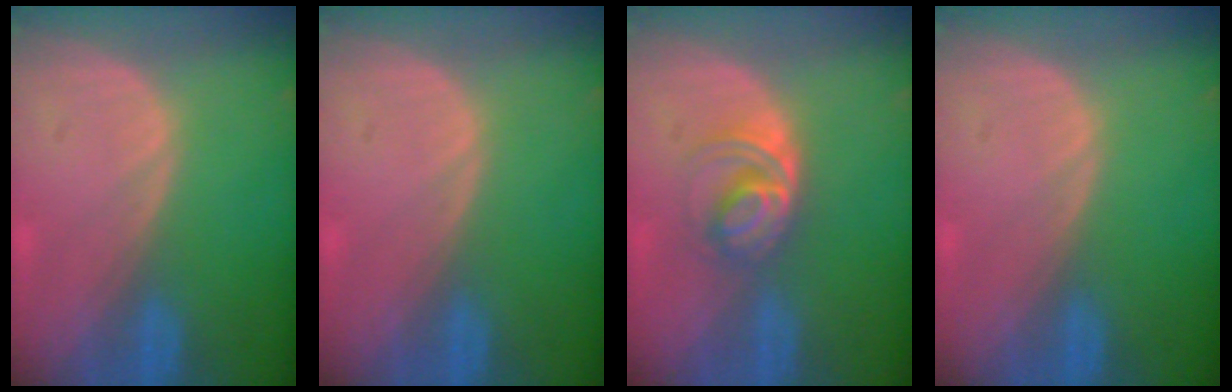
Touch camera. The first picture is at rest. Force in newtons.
{"total": 0.0}
{"total": 5.2, "press": 4.9, "slide": 1.7}
{"total": 0.0}